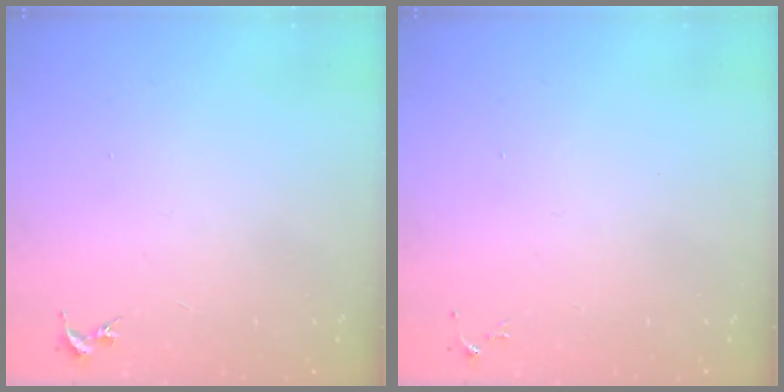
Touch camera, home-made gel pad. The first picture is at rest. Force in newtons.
{"total": 4.4, "press": 4.4, "slide": 0.6}